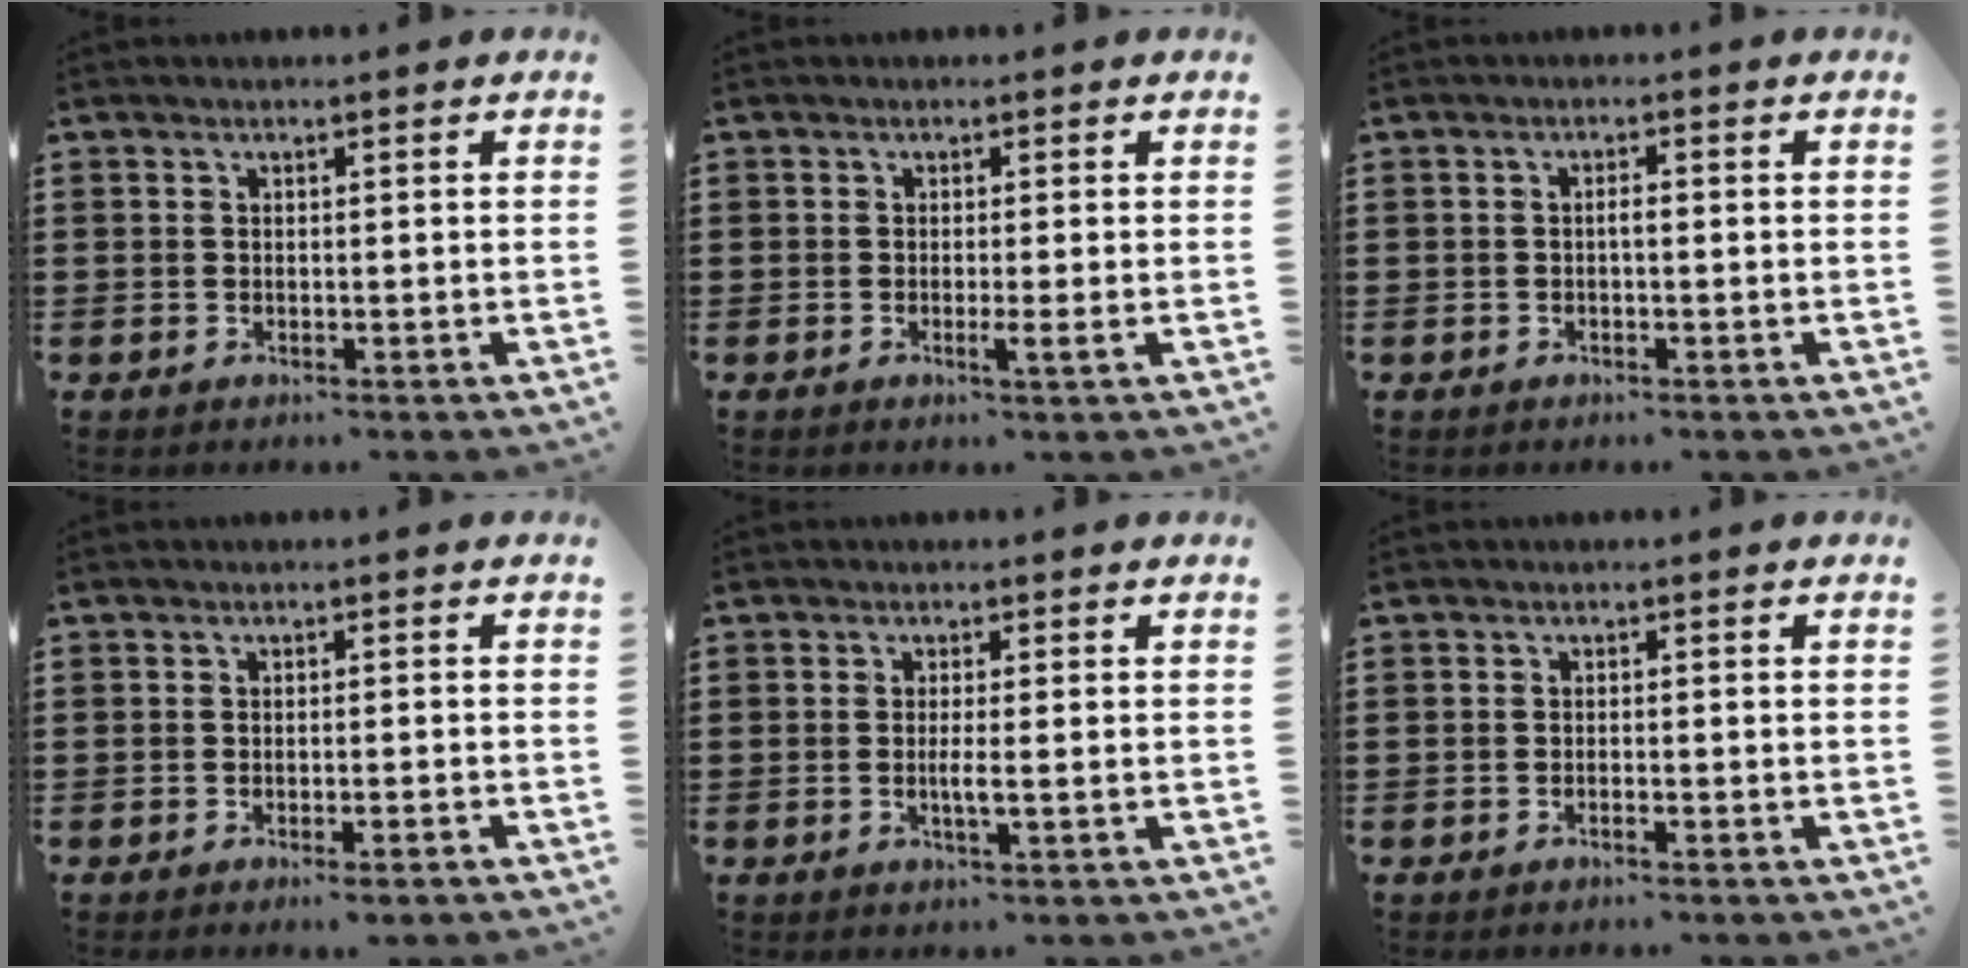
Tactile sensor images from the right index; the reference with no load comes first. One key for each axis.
{"total": 2.0, "fx": -0.5, "fy": -0.3, "fz": 1.9, "tx": -0.032, "ty": -0.010, "tz": -0.010}
{"total": 1.2, "fx": -0.2, "fy": 0.3, "fz": 1.2, "tx": -0.022, "ty": -0.002, "tz": -0.003}
{"total": 1.1, "fx": -0.8, "fy": -0.1, "fz": 0.7, "tx": -0.013, "ty": -0.002, "tz": -0.016}
{"total": 2.1, "fx": -0.3, "fy": -0.1, "fz": 2.1, "tx": -0.037, "ty": -0.006, "tz": -0.007}
{"total": 0.8, "fx": -0.6, "fy": -0.1, "fz": 0.5, "tx": -0.009, "ty": -0.003, "tz": -0.010}